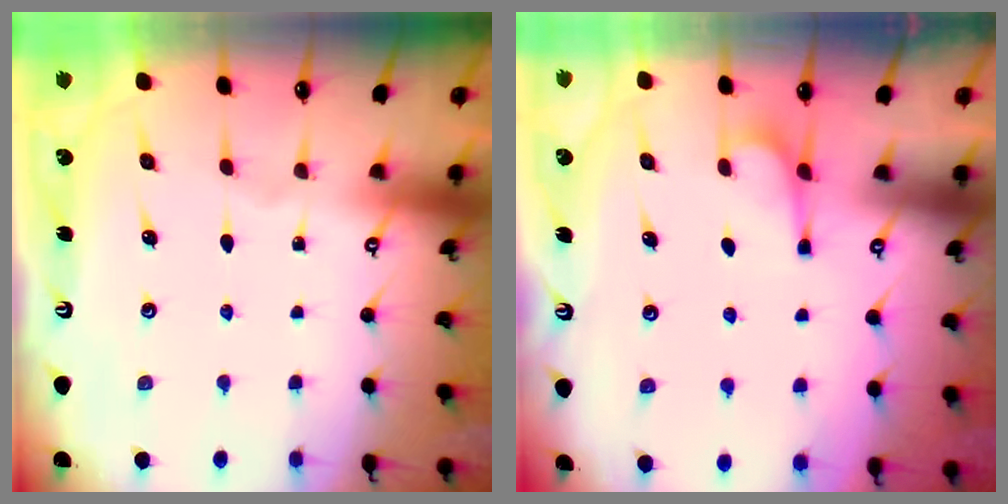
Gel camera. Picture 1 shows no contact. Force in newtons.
{"total": 2.1, "press": 2.0, "slide": 0.7}